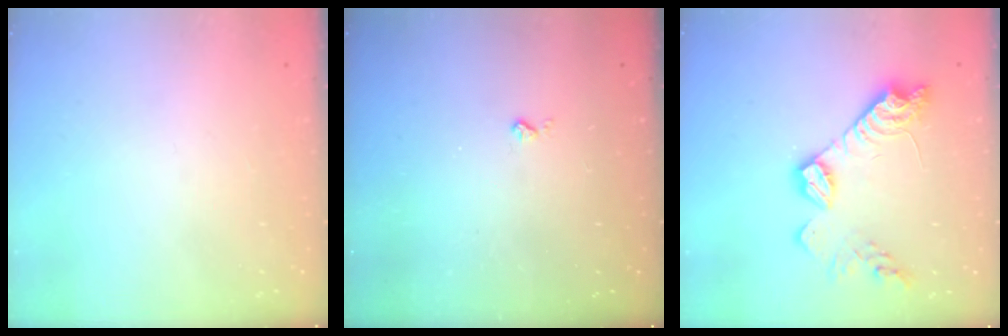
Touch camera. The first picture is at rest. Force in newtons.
{"total": 2.0, "press": 2.0, "slide": 0.4}
{"total": 13.2, "press": 13.2, "slide": 0.4}